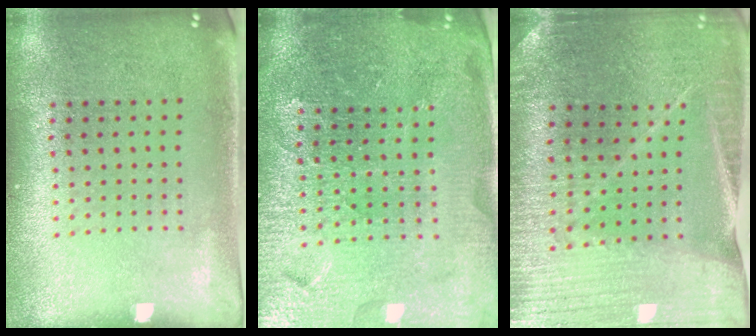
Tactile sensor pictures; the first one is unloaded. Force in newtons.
{"total": 4.8, "press": 4.5, "slide": 1.7}
{"total": 3.0, "press": 3.0, "slide": 0.2}